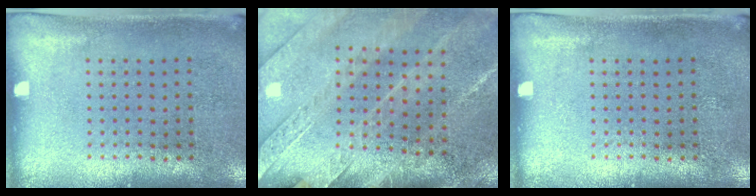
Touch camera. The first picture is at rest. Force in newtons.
{"total": 2.9, "press": 2.9, "slide": 0.4}
{"total": 0.0}